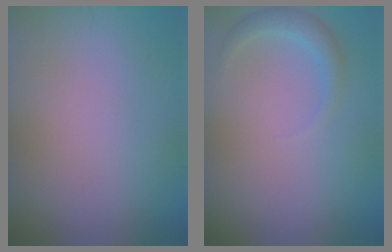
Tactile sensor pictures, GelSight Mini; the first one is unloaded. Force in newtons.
{"total": 1.7, "press": 1.7, "slide": 0.1}